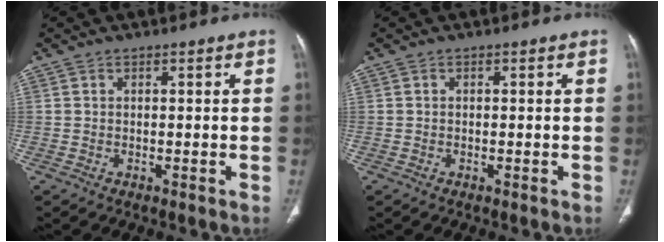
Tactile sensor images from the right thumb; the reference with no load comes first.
{"total": 0.0}